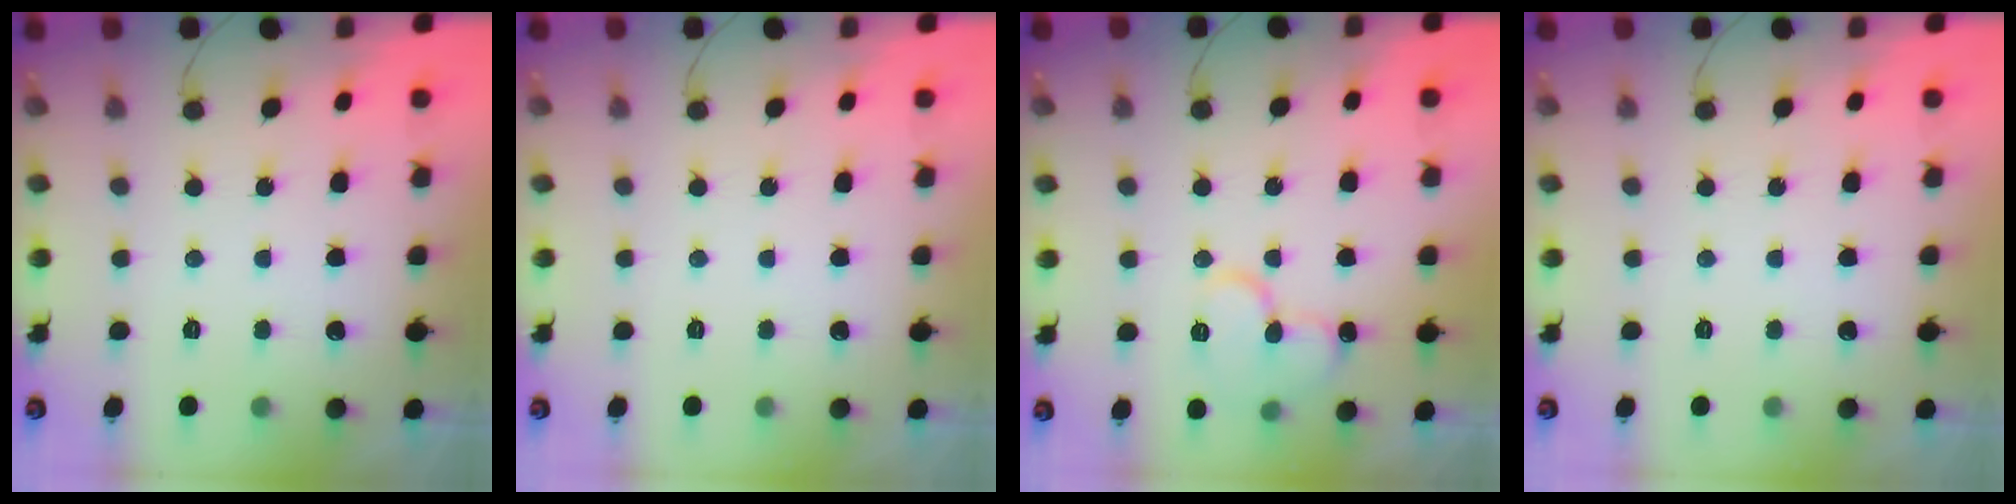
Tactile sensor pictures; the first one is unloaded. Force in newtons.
{"total": 0.0}
{"total": 11.3, "press": 11.2, "slide": 1.5}
{"total": 0.0}